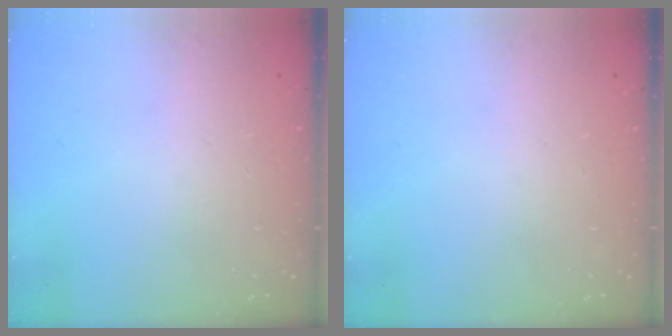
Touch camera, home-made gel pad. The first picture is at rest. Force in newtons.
{"total": 0.0}